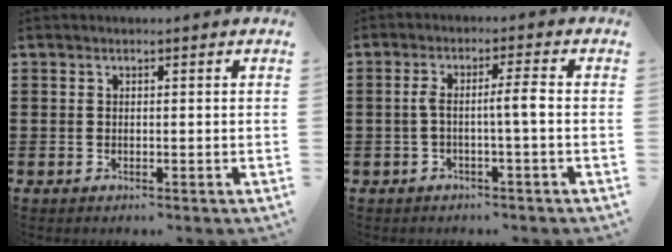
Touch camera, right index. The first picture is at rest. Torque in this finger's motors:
{"motor_torque": [0.79, -0.46, 0.10, 0.11]}